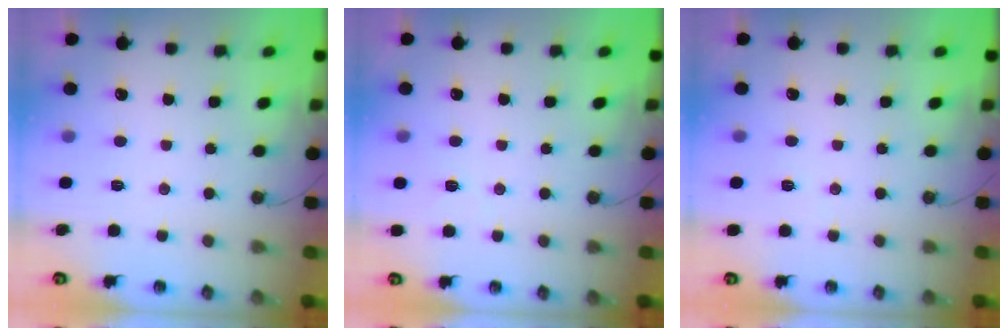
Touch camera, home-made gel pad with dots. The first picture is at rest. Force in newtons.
{"total": 2.6, "press": 1.9, "slide": 1.8}
{"total": 2.5, "press": 1.1, "slide": 2.2}